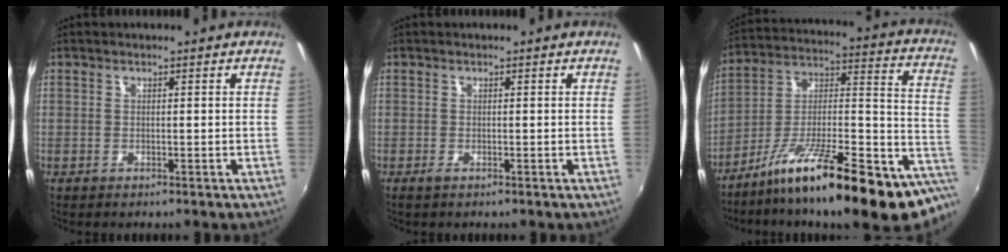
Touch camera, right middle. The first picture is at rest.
{"total": 0.6, "force": [-0.3, 0.0, 0.5], "torque": [-0.010, -0.002, -0.007]}
{"total": 25.6, "force": [-14.1, 5.8, 20.5], "torque": [-0.276, -0.009, -0.219]}